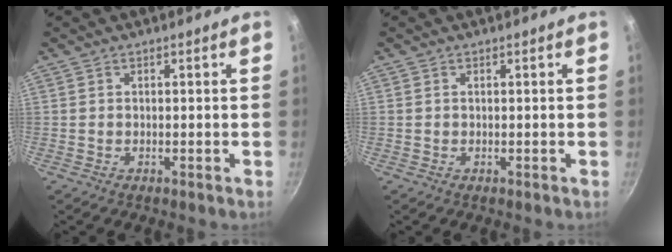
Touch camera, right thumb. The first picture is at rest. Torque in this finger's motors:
{"motor_torque": [0.27, 0.28, -0.32, 0.18, 0.09]}